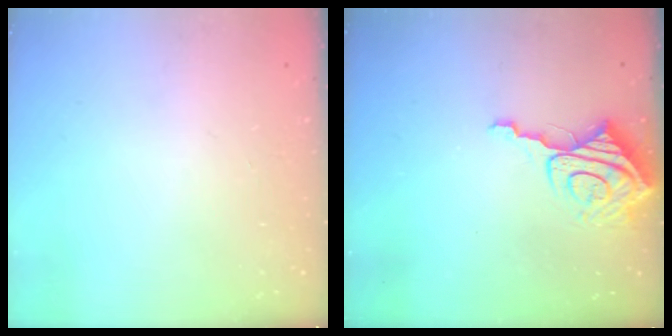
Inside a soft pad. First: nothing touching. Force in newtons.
{"total": 10.0, "press": 10.0, "slide": 1.1}